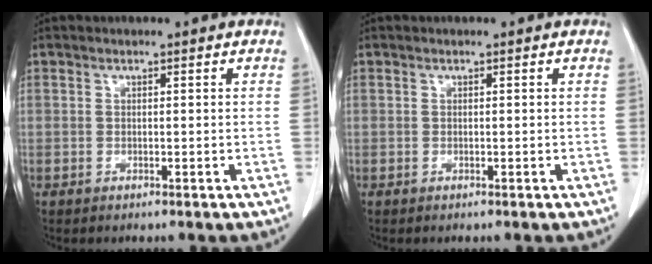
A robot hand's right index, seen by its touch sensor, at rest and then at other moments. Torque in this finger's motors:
{"motor_torque": [0.01, -0.01, -0.02, 0.01]}